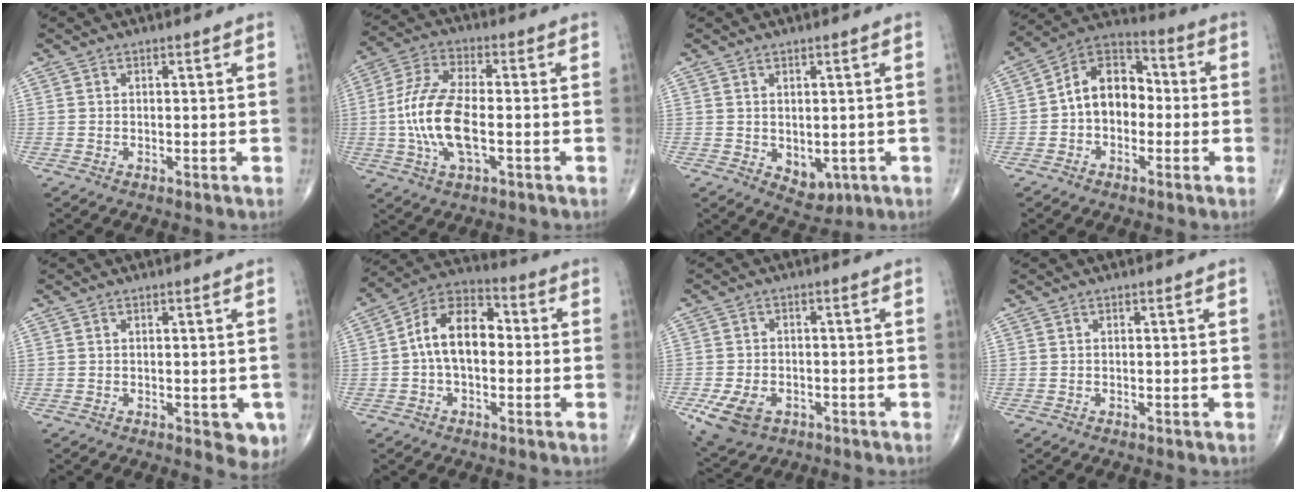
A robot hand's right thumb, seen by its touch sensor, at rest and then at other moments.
{"total": 13.2, "force": [-2.0, 5.5, 11.8], "torque": [-0.252, 0.016, -0.040]}
{"total": 4.4, "force": [-0.6, 3.0, 3.2], "torque": [-0.027, -0.006, 0.008]}
{"total": 11.5, "force": [-0.9, 8.3, 7.9], "torque": [-0.098, 0.040, -0.035]}
{"total": 4.3, "force": [-1.1, 2.1, 3.6], "torque": [-0.017, -0.005, -0.009]}
{"total": 12.1, "force": [0.0, 7.5, 9.6], "torque": [-0.151, 0.037, -0.012]}
{"total": 8.2, "force": [-3.5, 5.6, 4.9], "torque": [-0.089, 0.007, -0.053]}
{"total": 0.0}